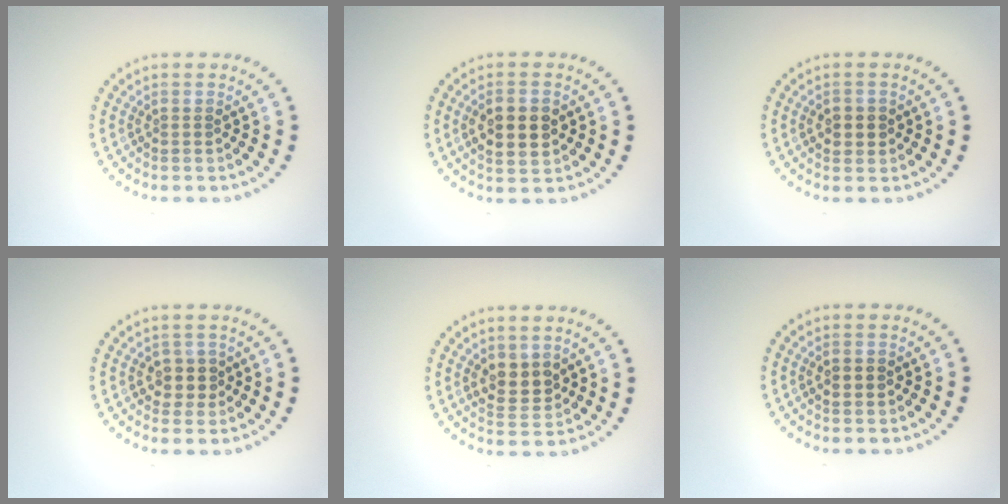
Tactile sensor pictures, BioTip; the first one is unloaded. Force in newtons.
{"total": 4.4, "press": 4.4, "slide": 0.2}
{"total": 1.8, "press": 1.8, "slide": 0.3}
{"total": 2.1, "press": 1.9, "slide": 0.9}
{"total": 2.7, "press": 2.6, "slide": 0.8}
{"total": 2.0, "press": 2.0, "slide": 0.1}